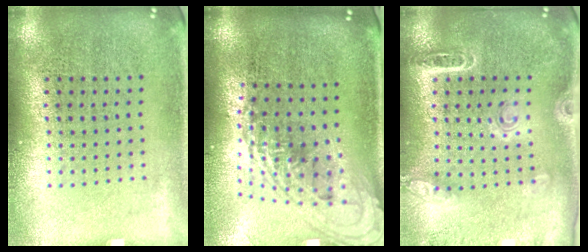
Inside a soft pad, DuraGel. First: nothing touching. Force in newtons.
{"total": 2.2, "press": 1.6, "slide": 1.5}
{"total": 1.7, "press": 1.7, "slide": 0.1}